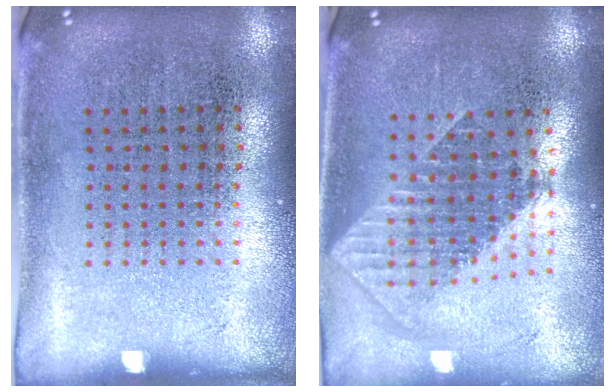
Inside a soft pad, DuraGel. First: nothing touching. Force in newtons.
{"total": 1.8, "press": 1.5, "slide": 1.1}